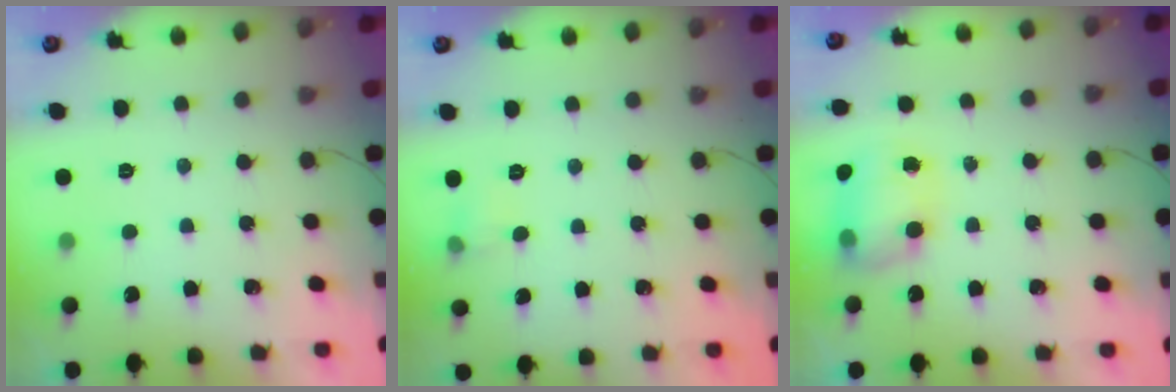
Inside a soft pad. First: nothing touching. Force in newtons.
{"total": 3.9, "press": 3.8, "slide": 1.2}
{"total": 8.4, "press": 8.3, "slide": 1.3}